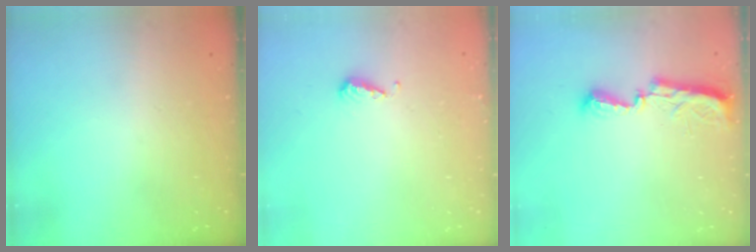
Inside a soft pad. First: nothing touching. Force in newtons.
{"total": 3.8, "press": 3.7, "slide": 0.3}
{"total": 7.7, "press": 7.6, "slide": 0.7}